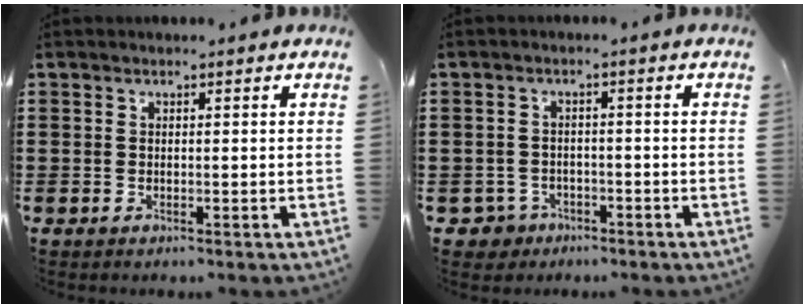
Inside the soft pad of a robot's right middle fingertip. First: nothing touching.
{"total": 2.4, "force": [-1.9, 1.4, 0.2], "torque": [-0.023, -0.004, -0.045]}